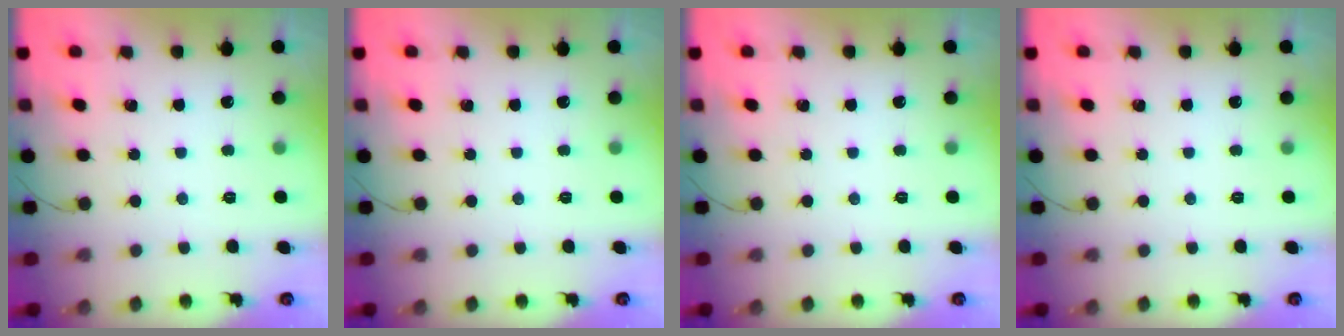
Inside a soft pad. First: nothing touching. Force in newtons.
{"total": 0.0}
{"total": 0.0}
{"total": 0.0}